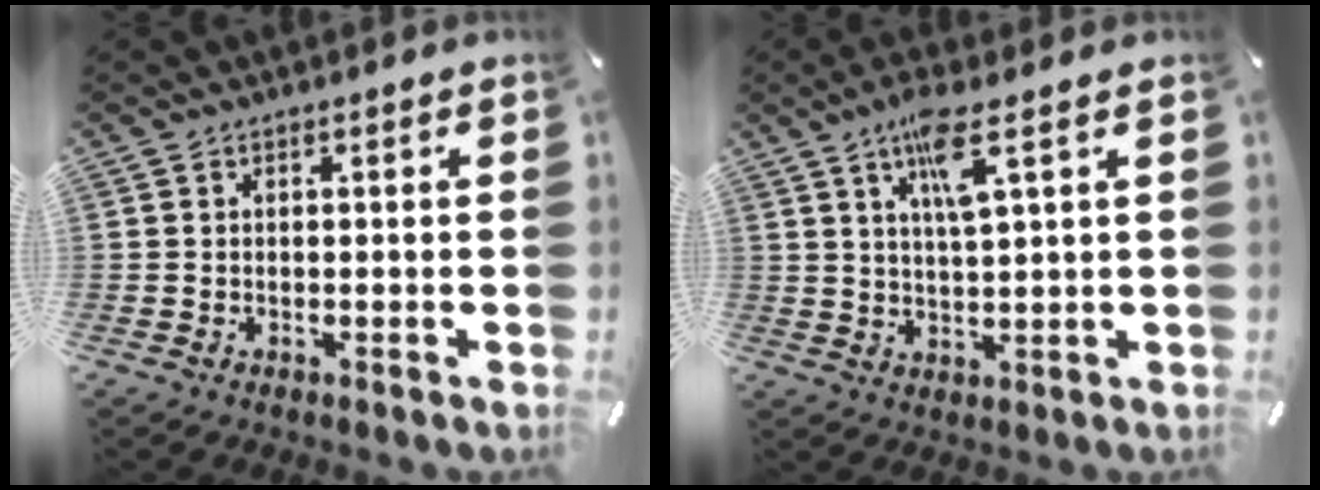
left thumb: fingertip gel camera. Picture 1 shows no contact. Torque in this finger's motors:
{"motor_torque": [1.45, 1.46, 0.89, -0.92, 0.34]}